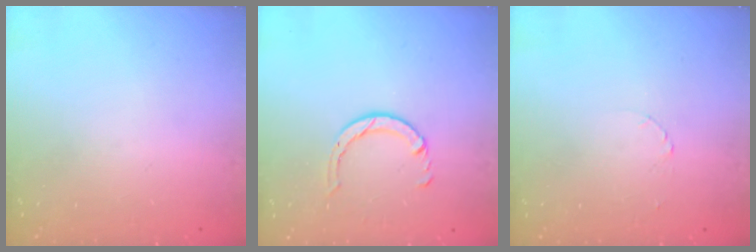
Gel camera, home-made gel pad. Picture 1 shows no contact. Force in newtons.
{"total": 3.6, "press": 3.5, "slide": 0.4}
{"total": 1.3, "press": 1.3, "slide": 0.1}